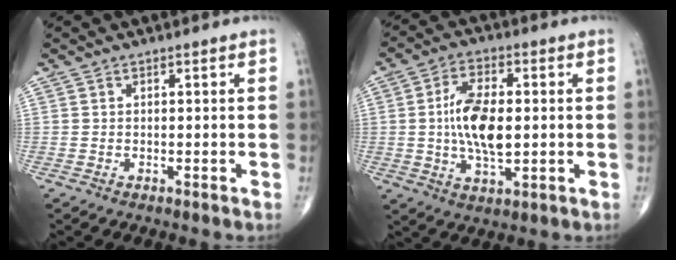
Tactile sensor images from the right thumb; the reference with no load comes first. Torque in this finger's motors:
{"motor_torque": [0.54, 2.66, 1.32, -0.18, 0.13]}